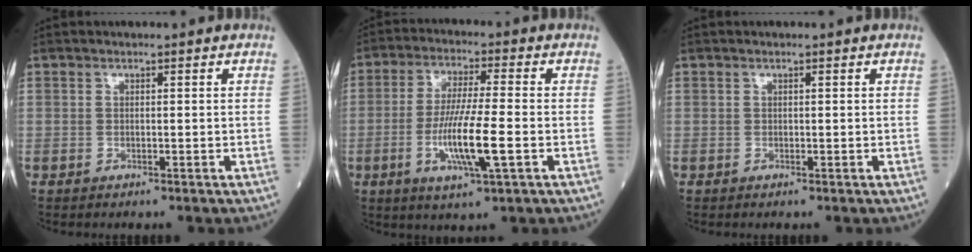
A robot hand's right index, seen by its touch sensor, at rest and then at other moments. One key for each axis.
{"total": 10.2, "fx": -2.6, "fy": 0.3, "fz": 9.9, "tx": -0.193, "ty": -0.013, "tz": -0.051}
{"total": 0.0}